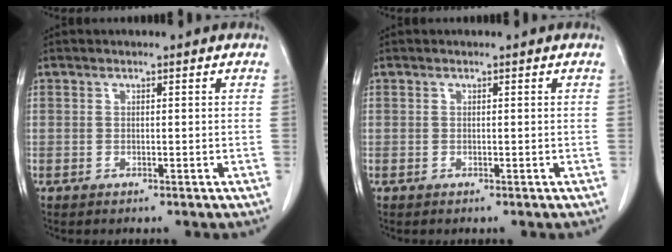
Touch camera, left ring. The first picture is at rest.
{"total": 0.0}